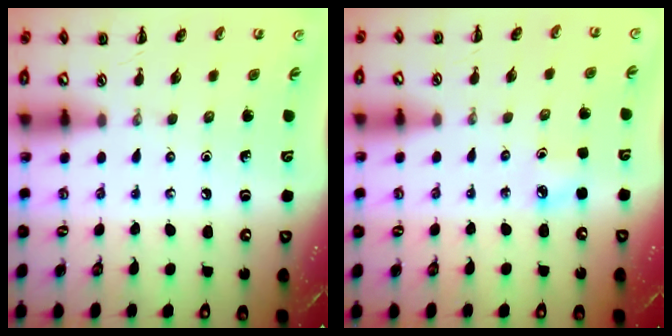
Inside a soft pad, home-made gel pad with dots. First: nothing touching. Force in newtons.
{"total": 3.6, "press": 3.5, "slide": 1.2}